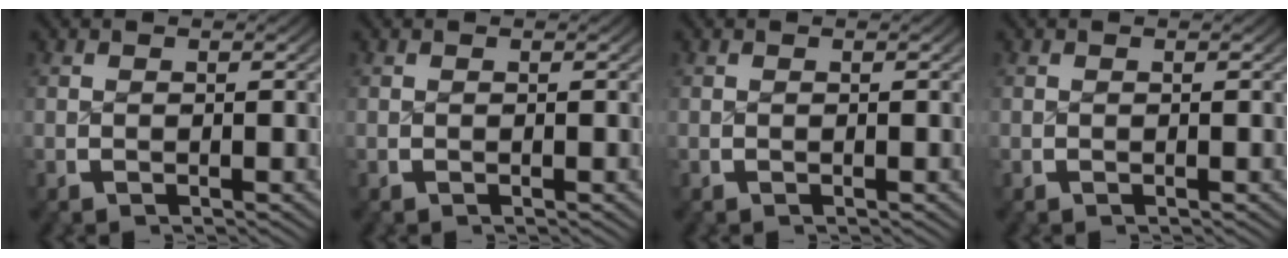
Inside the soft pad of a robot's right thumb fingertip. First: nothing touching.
{"total": 0.0}
{"total": 0.0}
{"total": 0.0}